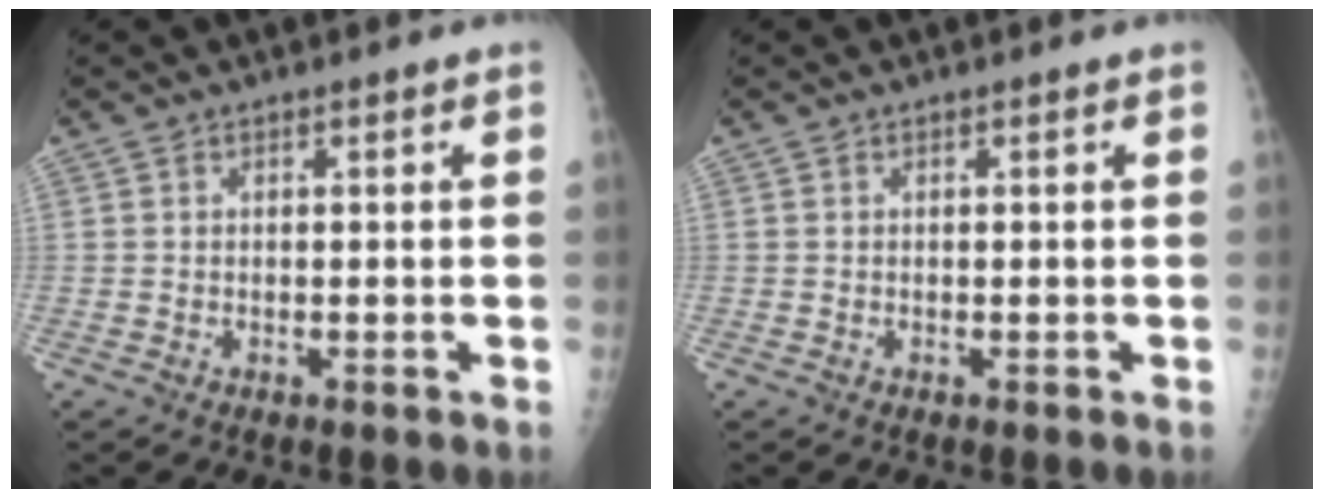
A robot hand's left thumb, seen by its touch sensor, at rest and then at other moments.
{"total": 0.0}